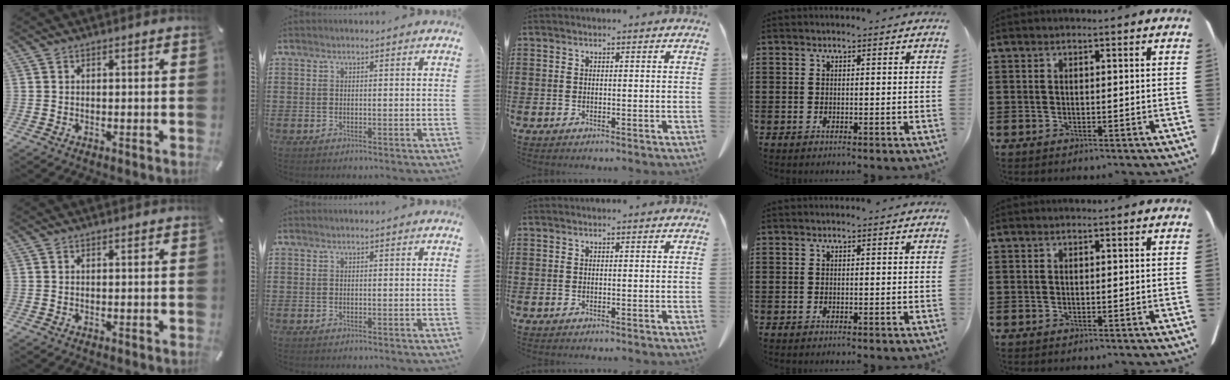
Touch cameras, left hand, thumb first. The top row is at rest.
{}